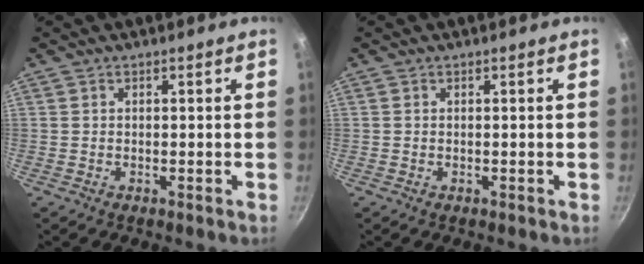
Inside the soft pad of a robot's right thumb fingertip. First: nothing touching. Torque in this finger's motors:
{"motor_torque": [-0.35, -0.04, -0.38, -0.17, -0.08]}